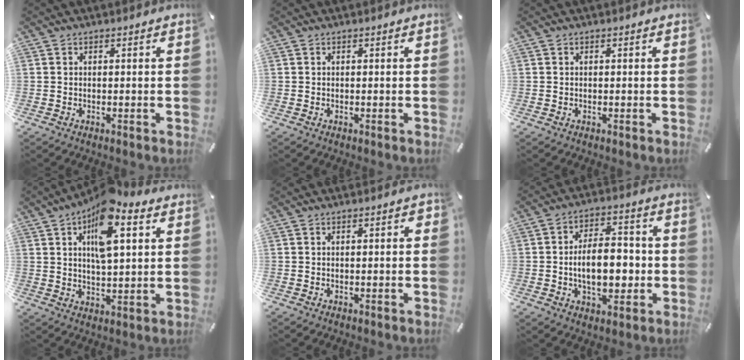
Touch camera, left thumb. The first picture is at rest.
{"total": 0.0}
{"total": 0.0}
{"total": 14.6, "force": [6.8, 6.5, 11.1], "torque": [-0.166, -0.019, 0.112]}
{"total": 1.4, "force": [0.2, 0.4, 1.3], "torque": [-0.025, 0.003, 0.001]}
{"total": 11.8, "force": [-1.6, 7.1, 9.3], "torque": [-0.131, 0.003, -0.031]}